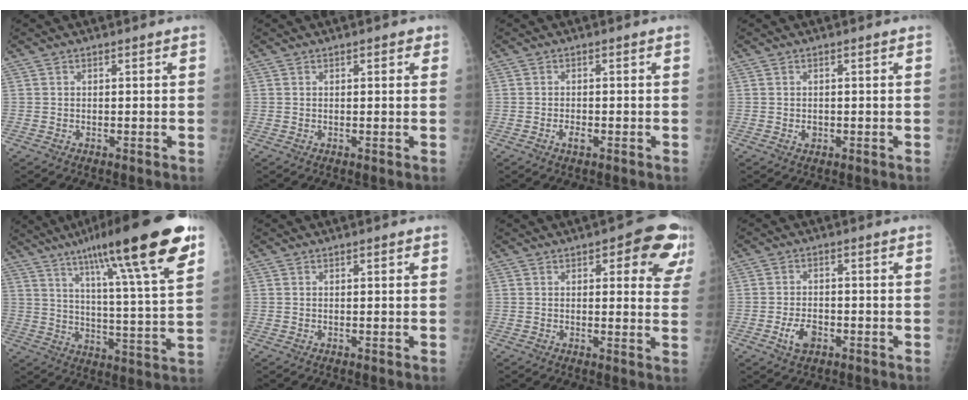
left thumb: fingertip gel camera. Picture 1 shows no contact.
{"total": 1.6, "force": [0.9, 0.7, 1.1], "torque": [-0.008, 0.000, 0.009]}
{"total": 1.6, "force": [-0.7, 0.7, 1.2], "torque": [-0.021, 0.001, -0.012]}
{"total": 1.2, "force": [-0.1, 0.9, 0.7], "torque": [-0.007, 0.000, 0.001]}
{"total": 24.6, "force": [15.1, 2.7, 19.2], "torque": [-0.281, -0.037, 0.226]}
{"total": 0.6, "force": [0.3, 0.2, 0.5], "torque": [-0.009, 0.000, 0.004]}
{"total": 11.8, "force": [5.8, 4.6, 9.2], "torque": [-0.064, -0.020, 0.058]}
{"total": 4.3, "force": [-1.9, 2.6, 2.9], "torque": [-0.048, 0.009, -0.031]}